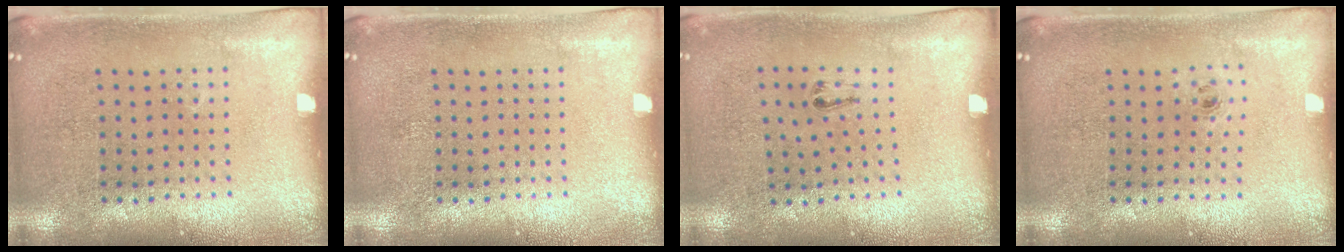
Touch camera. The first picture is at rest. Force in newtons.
{"total": 0.0}
{"total": 0.6, "press": 0.3, "slide": 0.5}
{"total": 0.5, "press": 0.3, "slide": 0.4}